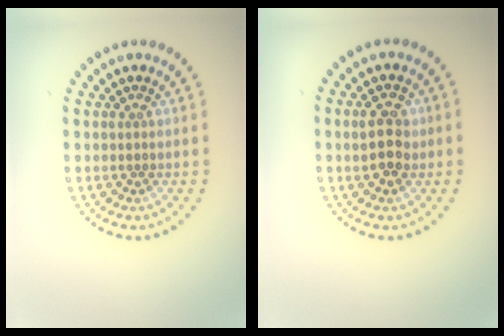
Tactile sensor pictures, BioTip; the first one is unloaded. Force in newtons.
{"total": 2.9, "press": 2.8, "slide": 0.2}